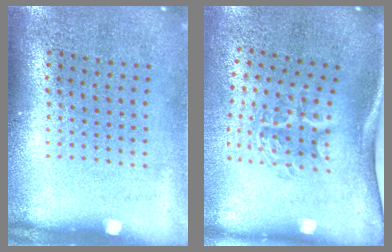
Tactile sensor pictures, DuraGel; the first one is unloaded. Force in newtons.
{"total": 2.0, "press": 1.3, "slide": 1.6}